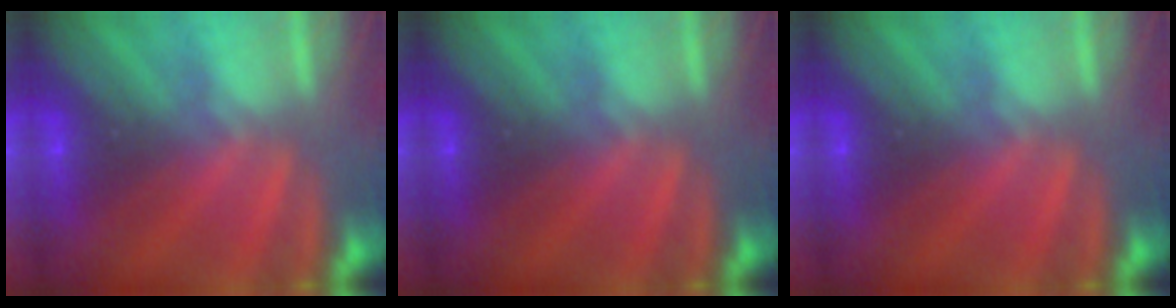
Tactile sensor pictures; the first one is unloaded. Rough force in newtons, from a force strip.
{"total": 0.0}
{"total": 0.0}